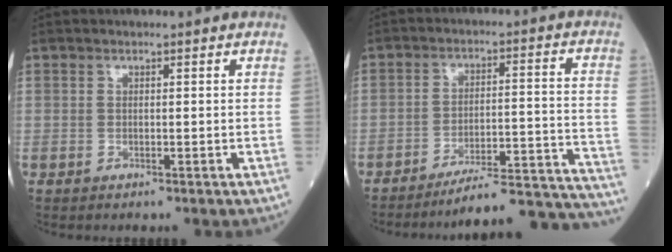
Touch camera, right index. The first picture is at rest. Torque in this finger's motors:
{"motor_torque": [-0.07, -0.42, -0.81, -0.21]}